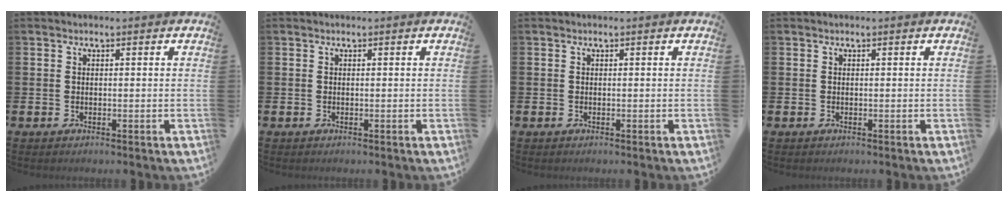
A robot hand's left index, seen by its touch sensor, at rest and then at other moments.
{"total": 0.0}
{"total": 0.0}
{"total": 0.0}